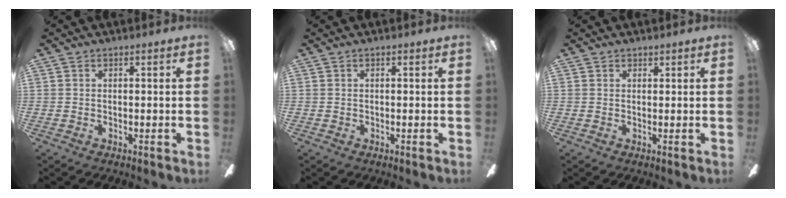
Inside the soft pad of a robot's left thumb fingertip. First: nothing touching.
{"total": 0.0}
{"total": 0.9, "force": [0.8, 0.4, -0.1], "torque": [0.002, -0.001, 0.015]}